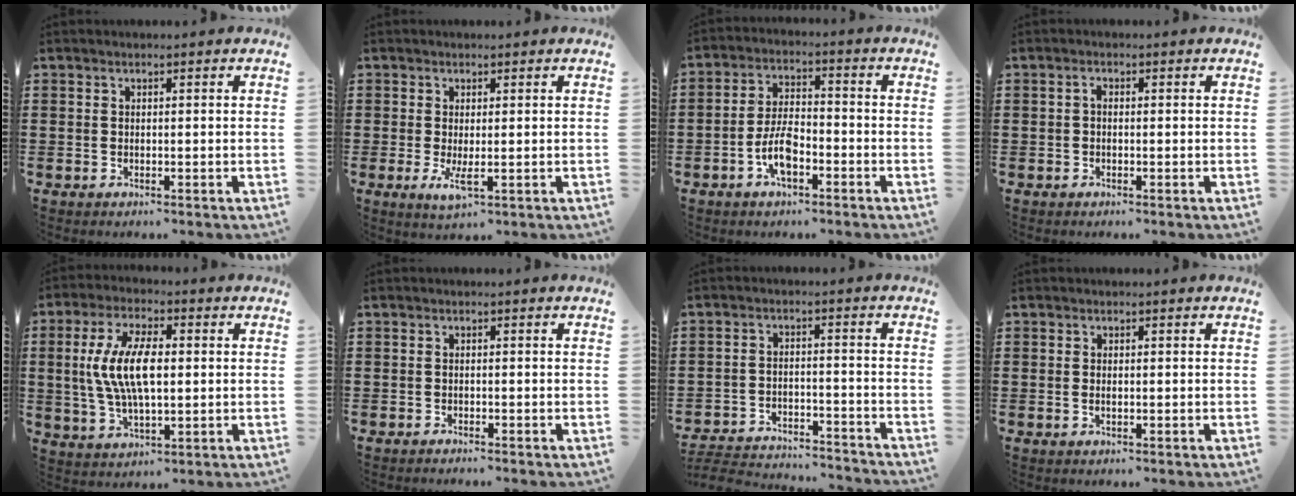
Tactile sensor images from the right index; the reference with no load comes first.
{"total": 3.2, "force": [-0.2, 1.1, 2.9], "torque": [-0.059, -0.004, -0.004]}
{"total": 6.7, "force": [-2.7, 2.9, 5.3], "torque": [-0.122, 0.003, -0.058]}
{"total": 0.9, "force": [-0.3, 0.5, 0.7], "torque": [-0.014, 0.000, -0.006]}
{"total": 9.9, "force": [0.5, 4.1, 9.1], "torque": [-0.202, 0.002, 0.000]}
{"total": 0.7, "force": [-0.7, 0.0, 0.0], "torque": [-0.001, -0.001, -0.014]}
{"total": 5.3, "force": [-5.2, 0.6, 1.1], "torque": [-0.029, 0.000, -0.107]}
{"total": 0.7, "force": [-0.1, 0.3, 0.7], "torque": [-0.014, -0.001, -0.002]}